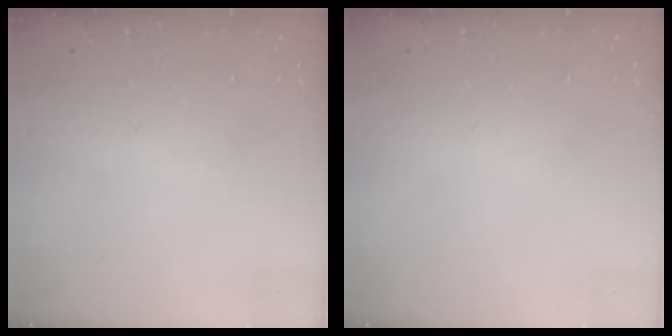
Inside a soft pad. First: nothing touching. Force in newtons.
{"total": 0.0}